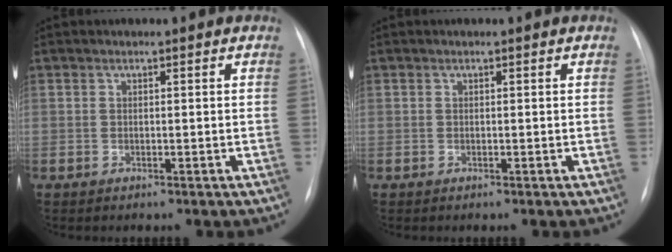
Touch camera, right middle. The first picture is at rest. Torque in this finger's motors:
{"motor_torque": [-0.35, 0.02, -0.04, 0.00]}